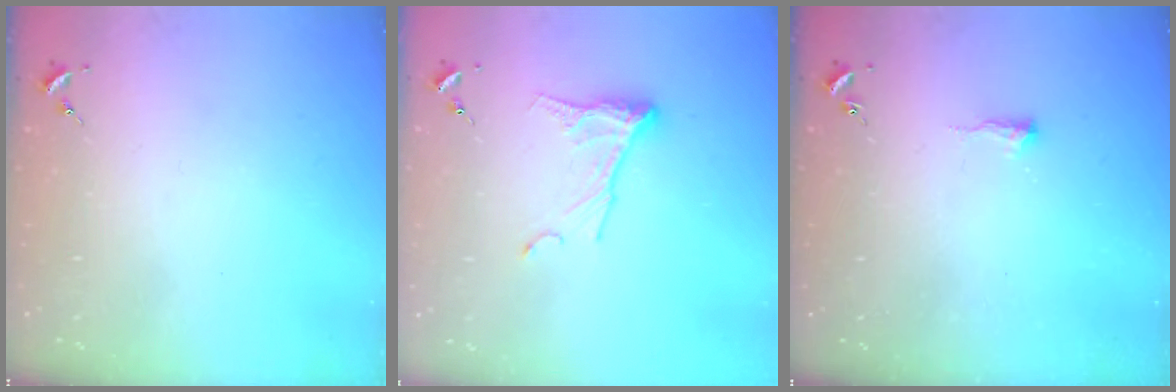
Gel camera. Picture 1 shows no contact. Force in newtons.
{"total": 10.4, "press": 10.4, "slide": 0.6}
{"total": 4.4, "press": 4.3, "slide": 0.6}